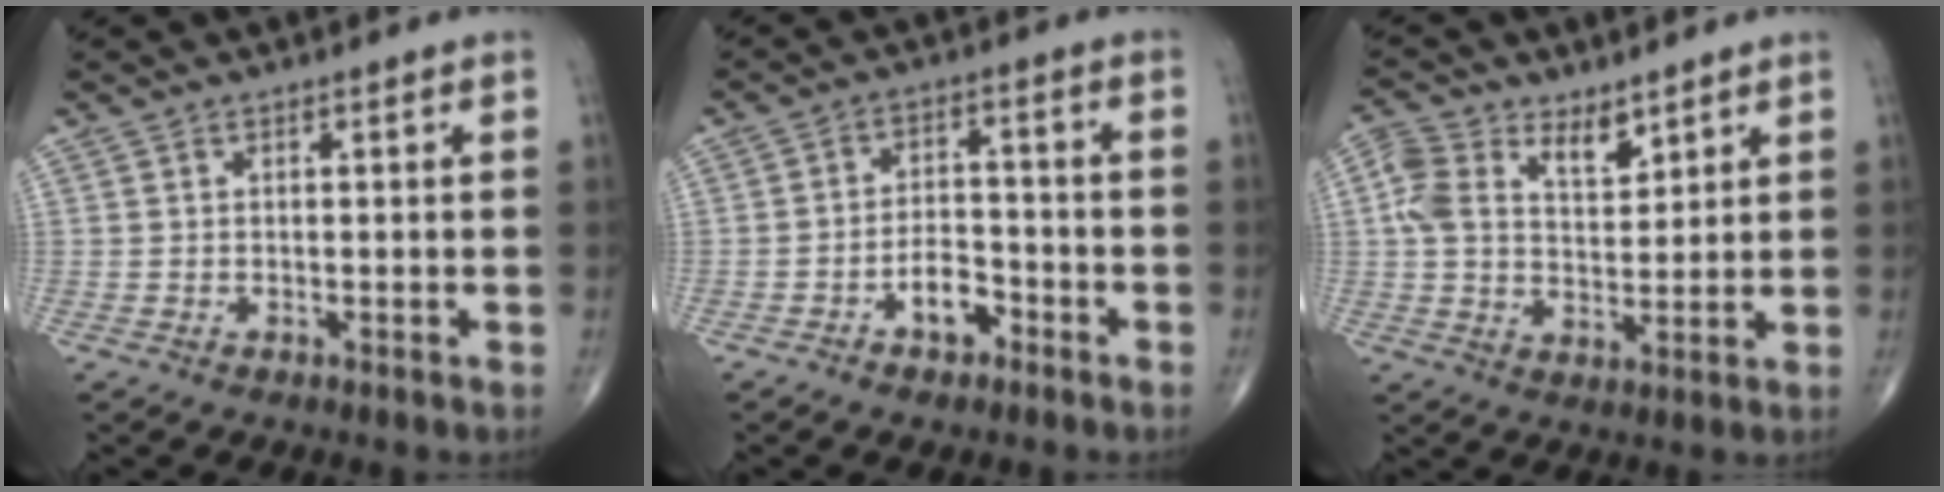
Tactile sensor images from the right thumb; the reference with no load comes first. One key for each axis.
{"total": 5.6, "fx": -3.2, "fy": 3.1, "fz": 3.5, "tx": -0.040, "ty": 0.032, "tz": -0.056}
{"total": 8.8, "fx": 4.4, "fy": 5.4, "fz": 5.4, "tx": -0.083, "ty": -0.011, "tz": 0.082}